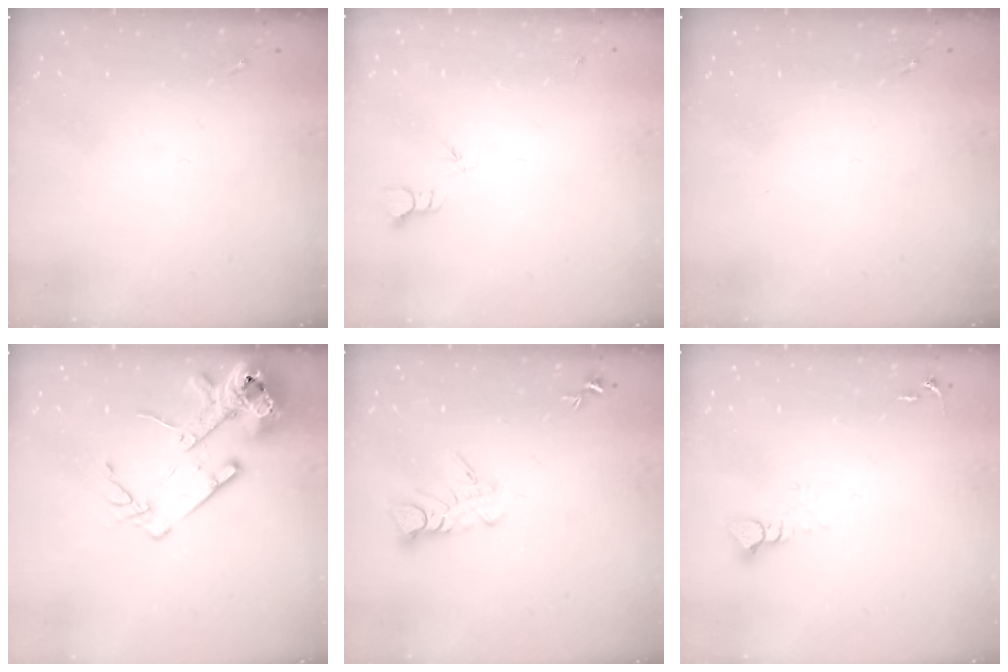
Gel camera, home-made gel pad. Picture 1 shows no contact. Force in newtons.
{"total": 2.3, "press": 2.3, "slide": 0.1}
{"total": 0.0}
{"total": 15.2, "press": 14.9, "slide": 2.8}
{"total": 5.9, "press": 5.9, "slide": 0.5}
{"total": 3.6, "press": 3.6, "slide": 0.2}